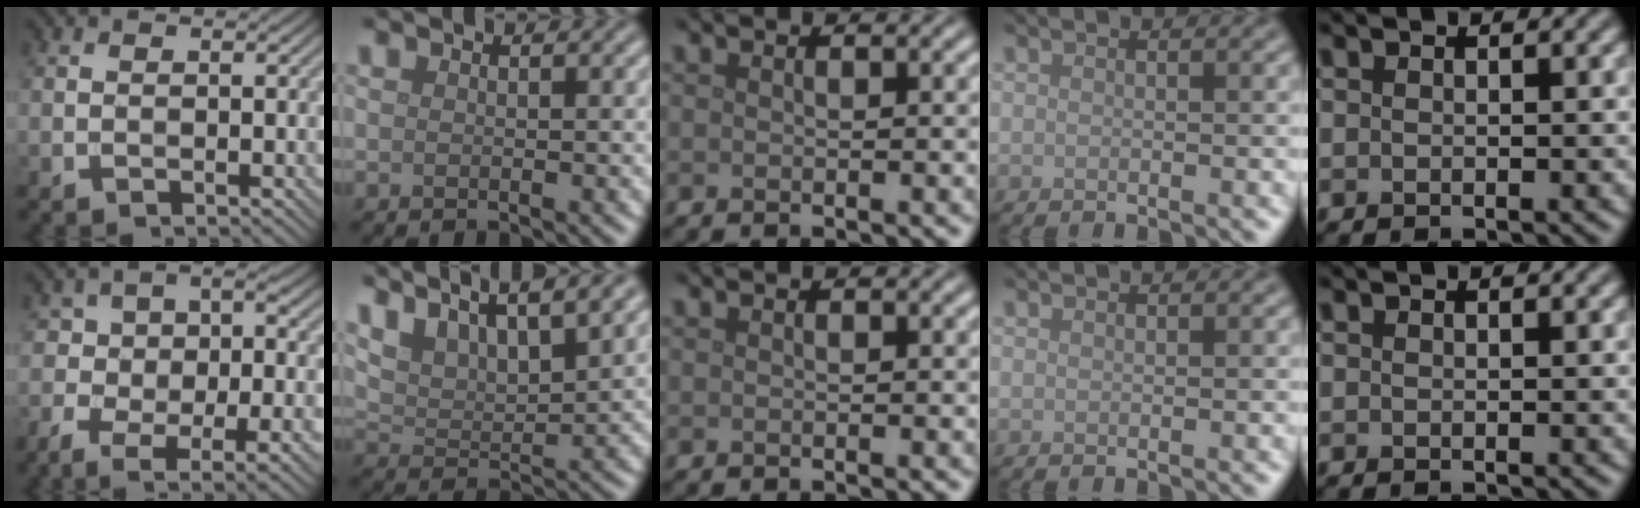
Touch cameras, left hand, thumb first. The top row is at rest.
{"thumb": {"total": 12.8, "force": [-5.3, 7.6, 8.8], "torque": [-0.160, -0.024, -0.066]}, "index": {"total": 9.9, "force": [7.9, 2.8, 5.2], "torque": [-0.099, 0.029, 0.106]}}